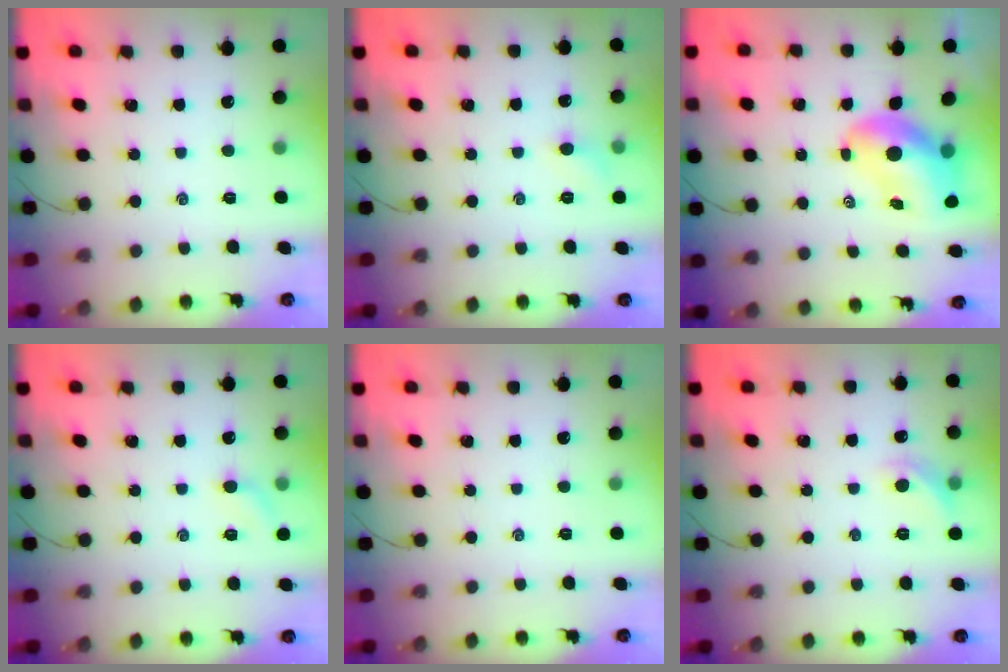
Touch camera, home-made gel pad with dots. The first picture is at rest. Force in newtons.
{"total": 5.1, "press": 4.9, "slide": 1.6}
{"total": 9.4, "press": 8.9, "slide": 2.9}
{"total": 4.7, "press": 4.5, "slide": 1.5}
{"total": 0.0}
{"total": 7.0, "press": 6.9, "slide": 1.3}